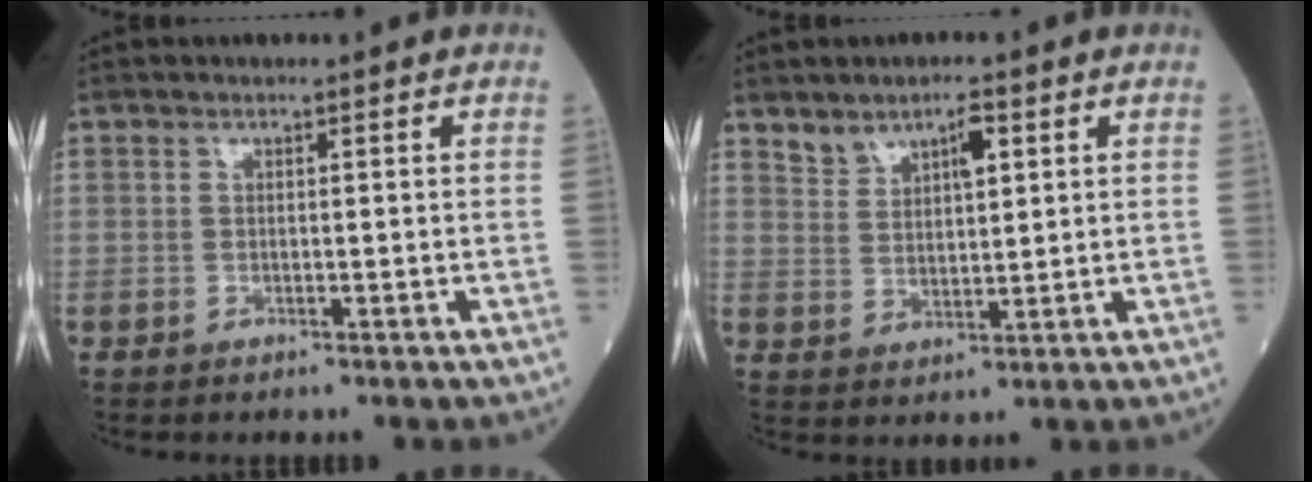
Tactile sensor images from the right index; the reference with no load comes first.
{"total": 4.9, "force": [3.2, 1.8, 3.2], "torque": [-0.061, 0.008, 0.061]}